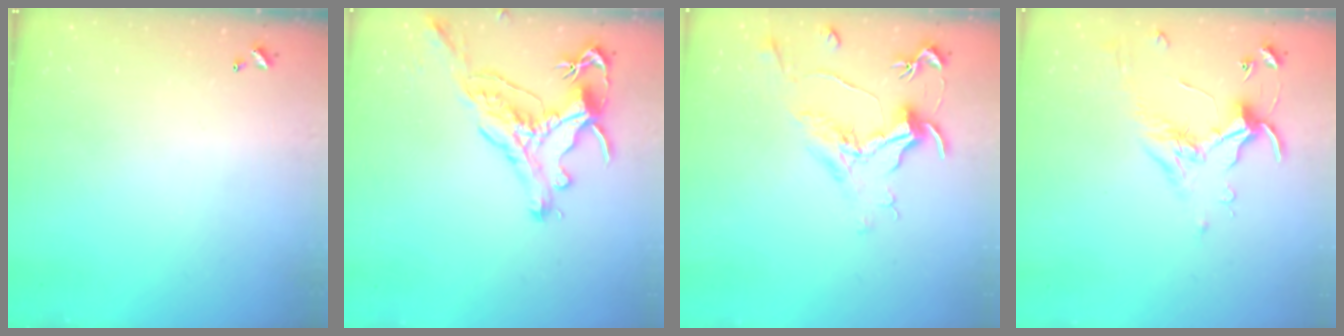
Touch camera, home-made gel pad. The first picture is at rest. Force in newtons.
{"total": 1.2, "press": 0.9, "slide": 0.9}
{"total": 1.5, "press": 1.2, "slide": 0.9}
{"total": 0.7, "press": 0.6, "slide": 0.4}